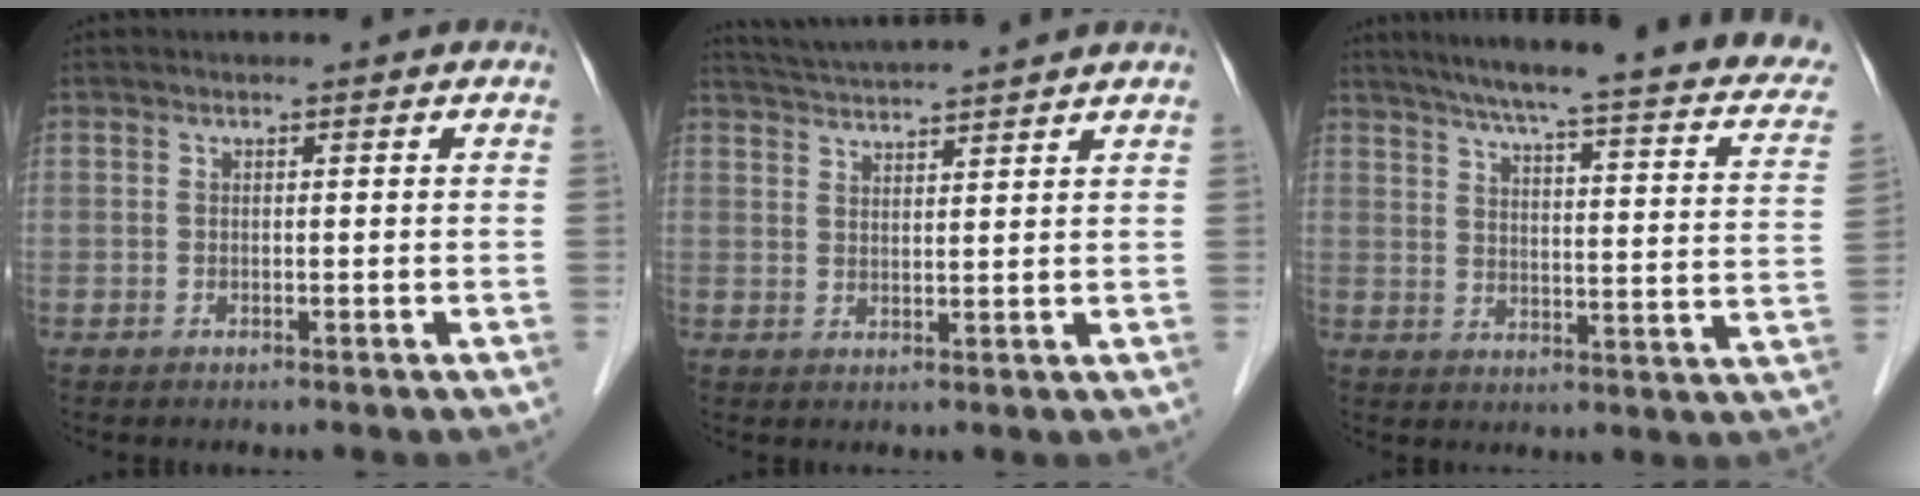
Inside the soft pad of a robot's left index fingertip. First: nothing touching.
{"total": 8.1, "force": [7.6, -1.2, 2.5], "torque": [-0.050, 0.025, 0.119]}
{"total": 26.3, "force": [21.5, 2.7, 14.8], "torque": [-0.208, -0.021, 0.255]}